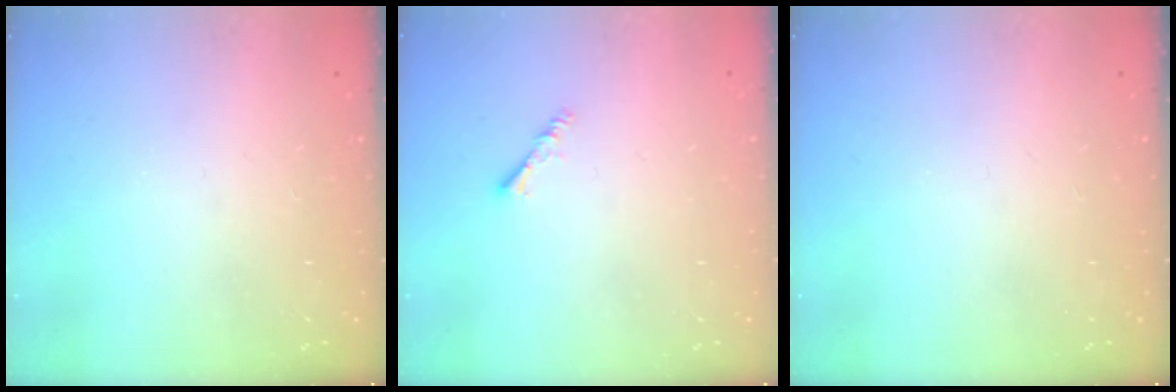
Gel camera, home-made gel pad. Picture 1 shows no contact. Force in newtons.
{"total": 1.9, "press": 1.9, "slide": 0.4}
{"total": 0.0}